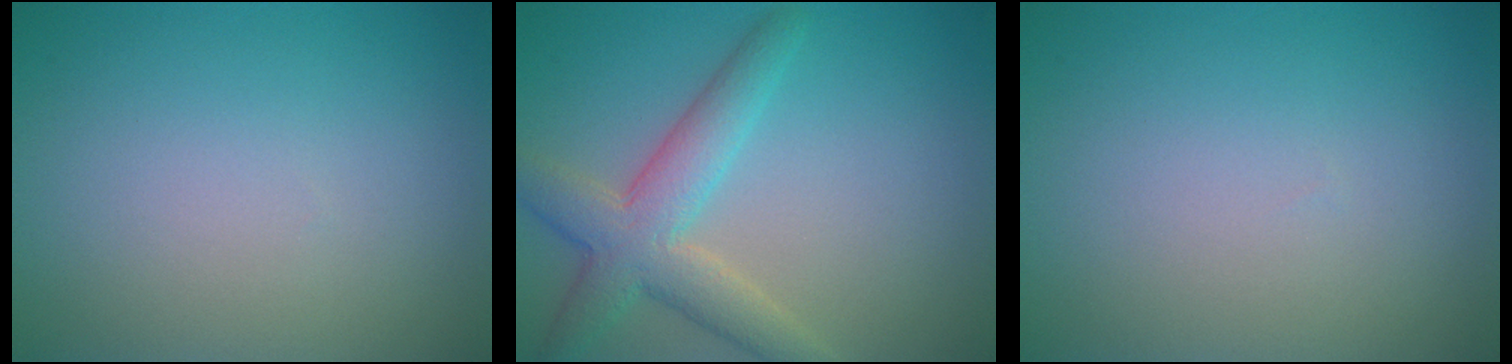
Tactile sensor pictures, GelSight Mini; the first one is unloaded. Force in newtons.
{"total": 4.3, "press": 4.3, "slide": 0.3}
{"total": 0.0}